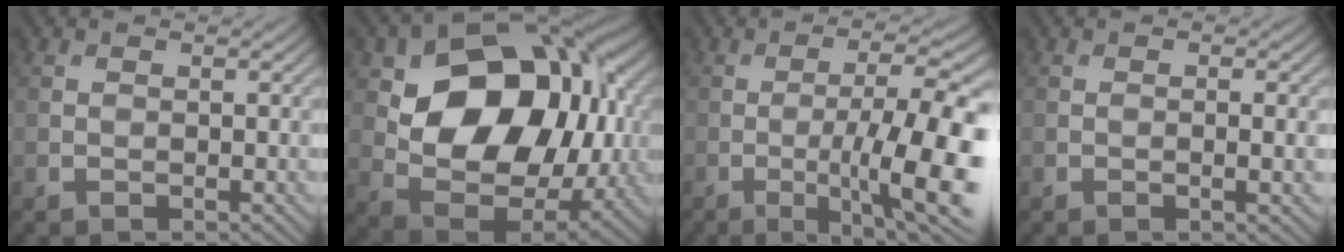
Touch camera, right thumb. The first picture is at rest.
{"total": 16.6, "force": [3.3, 11.6, 11.5], "torque": [-0.191, -0.010, 0.067]}
{"total": 13.9, "force": [-3.2, 3.6, 13.0], "torque": [-0.174, -0.005, -0.046]}
{"total": 1.7, "force": [-0.2, 0.3, 1.7], "torque": [-0.031, -0.001, -0.002]}